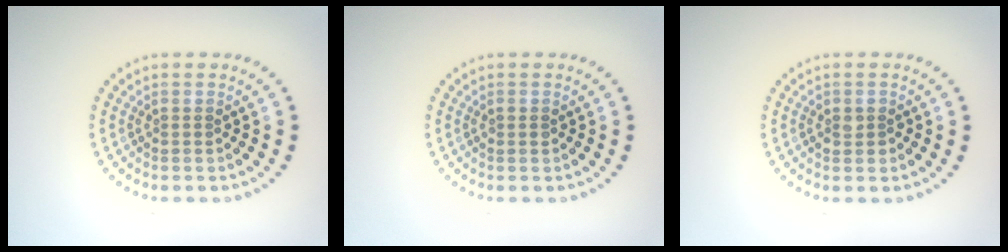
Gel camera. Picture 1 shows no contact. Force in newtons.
{"total": 0.7, "press": 0.7, "slide": 0.1}
{"total": 1.4, "press": 1.3, "slide": 0.4}